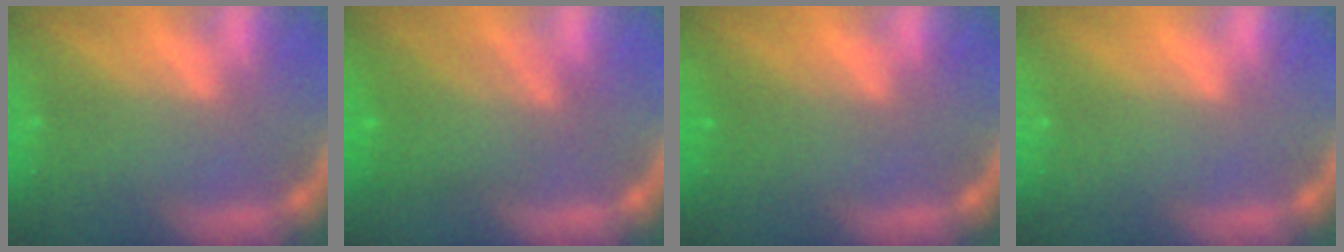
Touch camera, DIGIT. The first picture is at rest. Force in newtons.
{"total": 5.5}
{"total": 1.5}
{"total": 0.0}